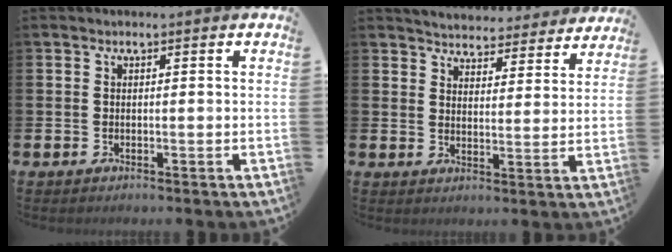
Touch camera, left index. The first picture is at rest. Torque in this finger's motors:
{"motor_torque": [1.05, -1.09, 0.35, 0.04]}